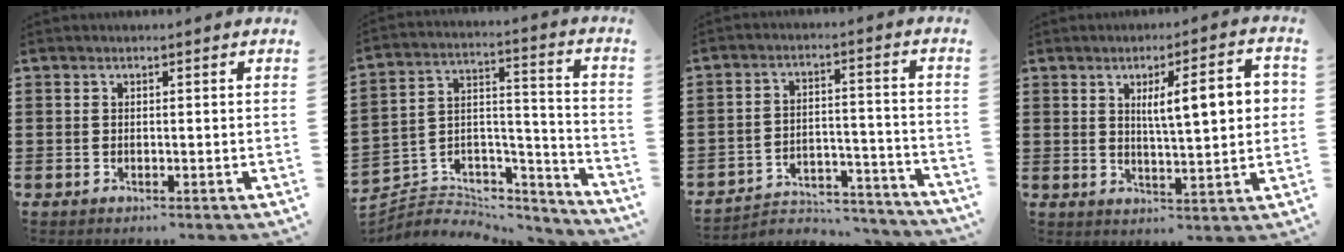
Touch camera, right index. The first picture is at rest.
{"total": 4.3, "force": [-3.2, 2.8, 0.5], "torque": [-0.014, 0.004, -0.064]}
{"total": 4.3, "force": [-4.1, 1.1, 0.9], "torque": [-0.019, 0.008, -0.084]}
{"total": 8.2, "force": [1.9, 1.9, 7.7], "torque": [-0.132, 0.001, 0.026]}